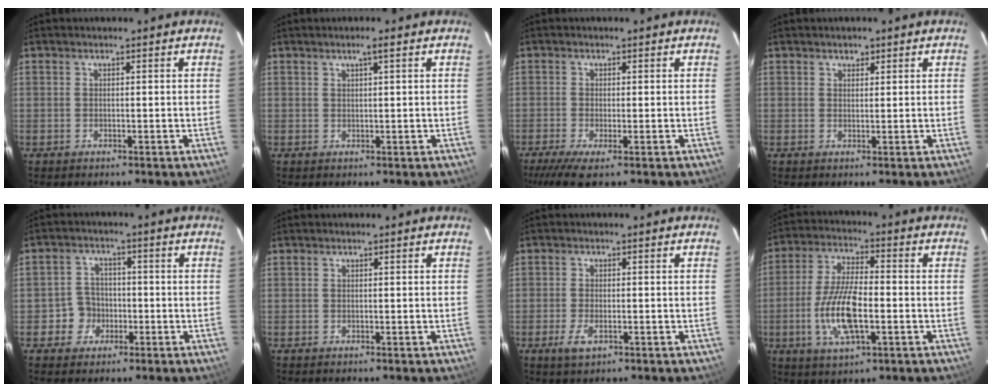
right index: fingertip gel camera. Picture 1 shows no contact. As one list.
[{"total": 1.5, "force": [0.8, -0.1, 1.3], "torque": [-0.024, 0.005, 0.016]}, {"total": 4.8, "force": [-2.8, 0.9, 3.8], "torque": [-0.089, -0.017, -0.053]}, {"total": 1.4, "force": [0.9, 1.0, 0.4], "torque": [-0.003, 0.005, 0.013]}, {"total": 5.0, "force": [-1.8, 4.7, 0.2], "torque": [-0.001, 0.020, -0.031]}, {"total": 0.0}, {"total": 3.6, "force": [-1.7, 1.6, 2.7], "torque": [-0.060, -0.007, -0.031]}, {"total": 12.0, "force": [-3.2, 4.1, 10.9], "torque": [-0.222, -0.004, -0.061]}]